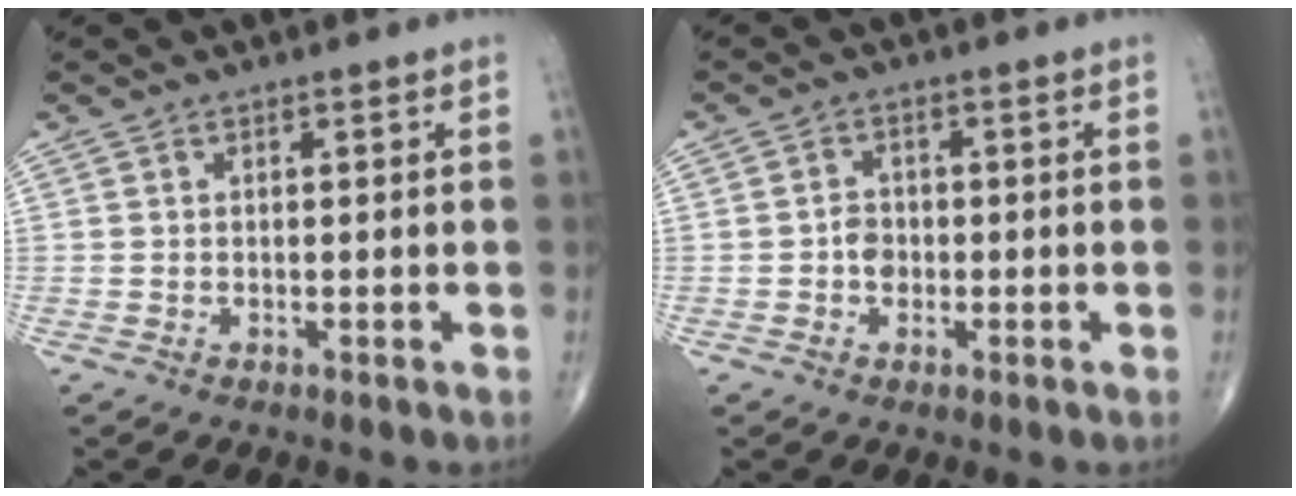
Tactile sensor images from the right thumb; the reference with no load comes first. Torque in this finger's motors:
{"motor_torque": [0.52, 0.43, 0.00, -0.53, -0.01]}